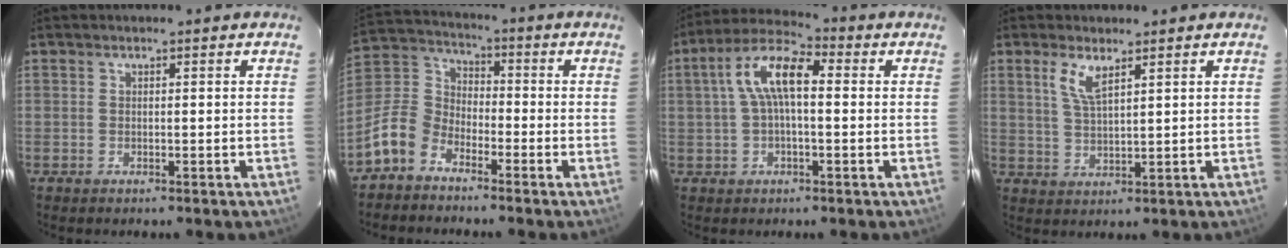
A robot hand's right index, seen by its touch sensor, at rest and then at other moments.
{"total": 10.1, "force": [-6.3, 6.6, 4.3], "torque": [-0.108, 0.032, -0.138]}
{"total": 9.8, "force": [1.1, 3.9, 9.0], "torque": [-0.176, 0.029, 0.014]}
{"total": 4.7, "force": [2.7, 1.3, 3.6], "torque": [-0.073, -0.002, 0.056]}